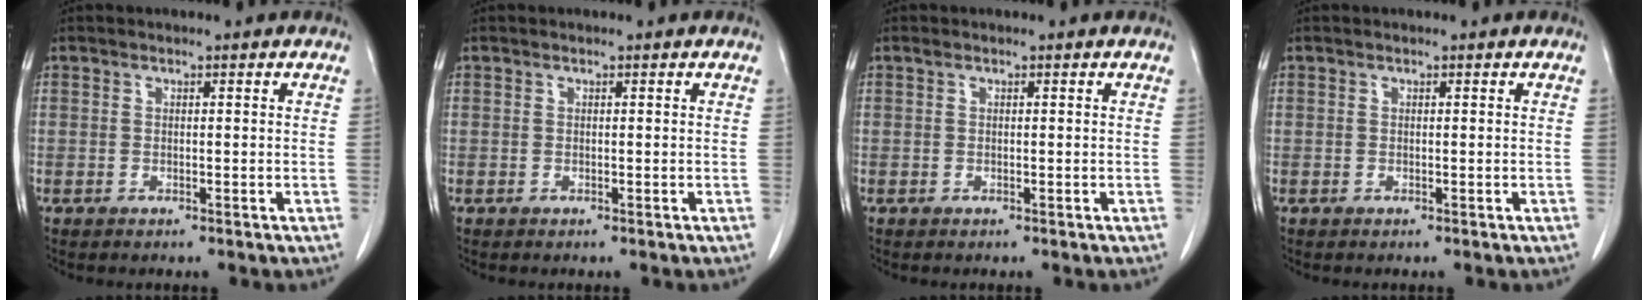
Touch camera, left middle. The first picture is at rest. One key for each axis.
{"total": 0.0}
{"total": 0.0}
{"total": 0.0}